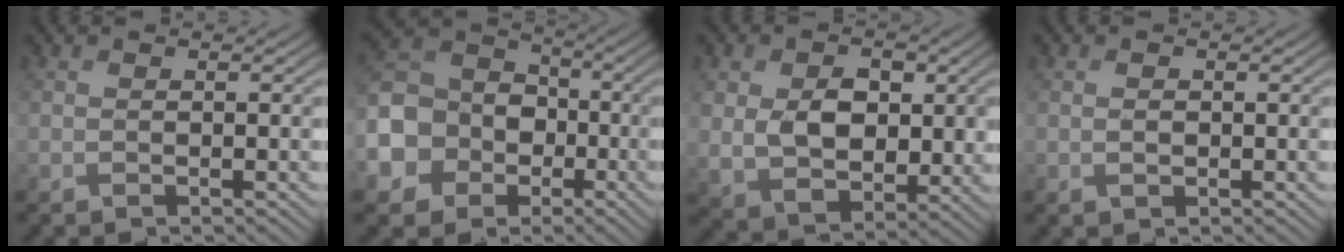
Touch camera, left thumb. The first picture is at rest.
{"total": 12.2, "force": [-3.8, 10.5, 4.9], "torque": [-0.163, -0.027, -0.099]}
{"total": 8.9, "force": [1.3, 6.3, 6.1], "torque": [-0.124, -0.011, 0.025]}
{"total": 1.1, "force": [0.0, 0.7, 0.8], "torque": [-0.017, -0.001, 0.000]}